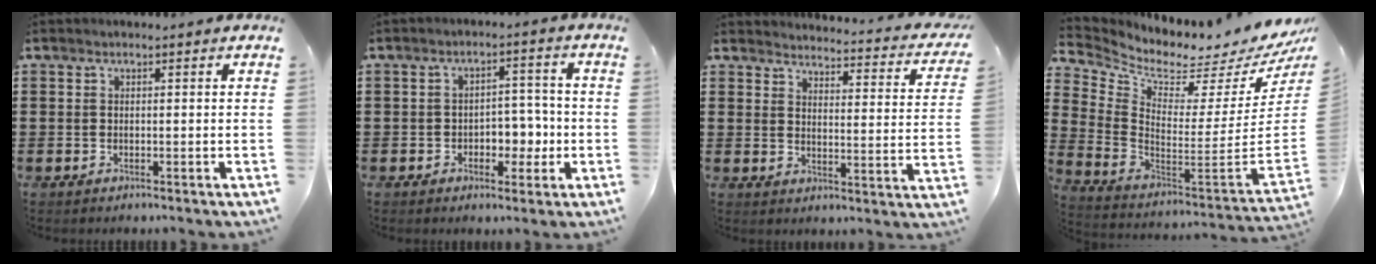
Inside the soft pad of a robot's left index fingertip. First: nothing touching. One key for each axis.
{"total": 4.6, "fx": -1.6, "fy": 3.3, "fz": 2.8, "tx": -0.043, "ty": 0.001, "tz": -0.037}
{"total": 2.9, "fx": 2.9, "fy": 0.0, "fz": 0.5, "tx": -0.024, "ty": -0.030, "tz": 0.041}
{"total": 1.7, "fx": 1.4, "fy": 0.7, "fz": 0.8, "tx": -0.030, "ty": -0.052, "tz": 0.013}